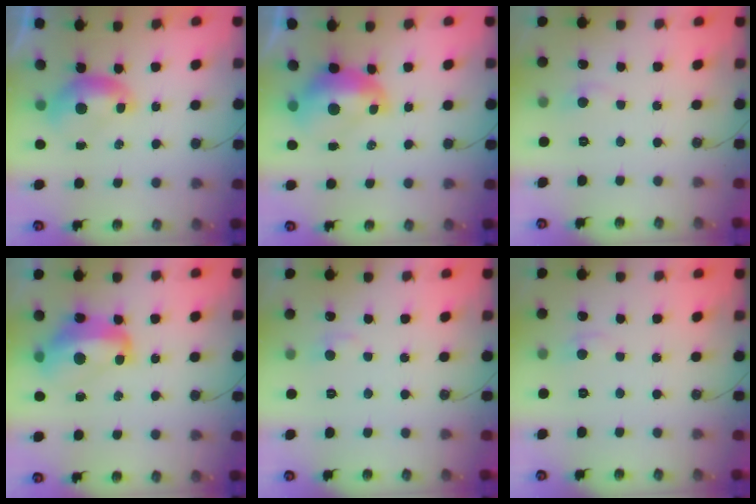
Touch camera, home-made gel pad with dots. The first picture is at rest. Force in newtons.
{"total": 2.8, "press": 2.7, "slide": 0.7}
{"total": 1.0, "press": 0.8, "slide": 0.7}
{"total": 9.8, "press": 9.7, "slide": 1.0}
{"total": 1.2, "press": 0.8, "slide": 0.8}
{"total": 0.6, "press": 0.6, "slide": 0.2}